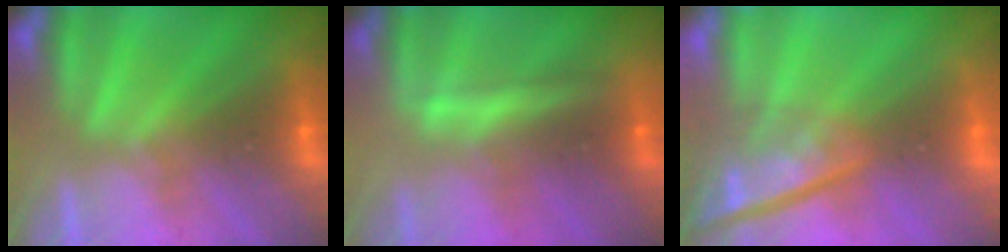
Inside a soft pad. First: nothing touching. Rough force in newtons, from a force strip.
{"total": 2.0}
{"total": 4.7}